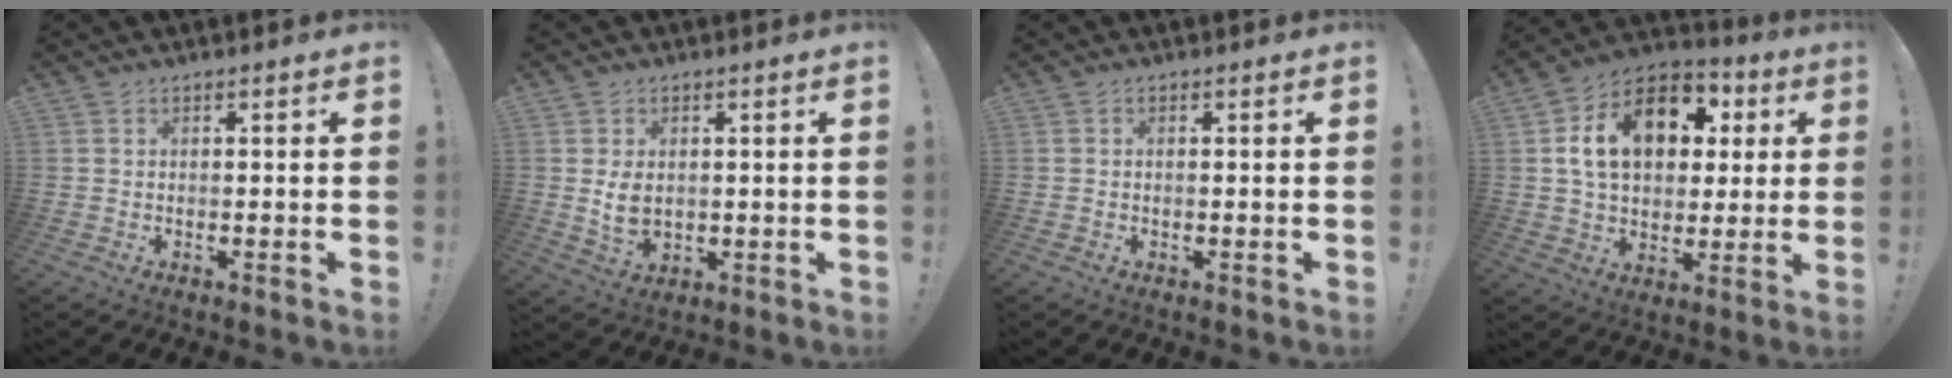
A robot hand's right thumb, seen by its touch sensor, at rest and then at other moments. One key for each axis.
{"total": 7.0, "fx": 1.2, "fy": 5.6, "fz": 4.0, "tx": -0.061, "ty": -0.008, "tz": 0.024}
{"total": 0.0}
{"total": 18.4, "fx": 5.4, "fy": 13.1, "fz": 11.8, "tx": -0.177, "ty": -0.004, "tz": 0.101}